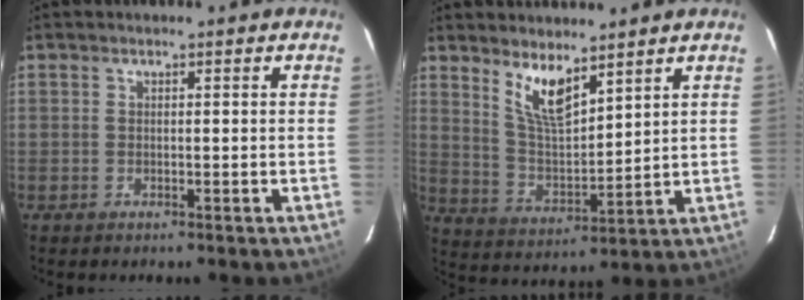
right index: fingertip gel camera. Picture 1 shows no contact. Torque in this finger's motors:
{"motor_torque": [0.30, 0.29, 0.45, 0.08]}